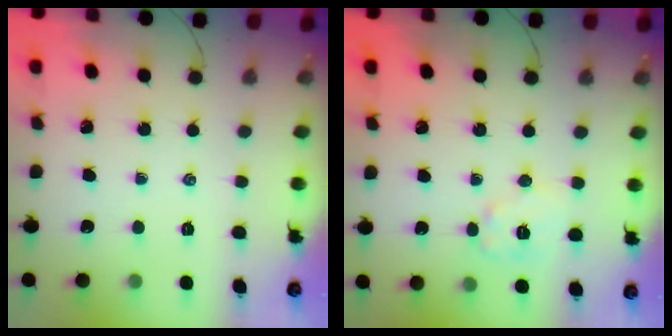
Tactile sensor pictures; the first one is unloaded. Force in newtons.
{"total": 7.4, "press": 7.4, "slide": 0.2}